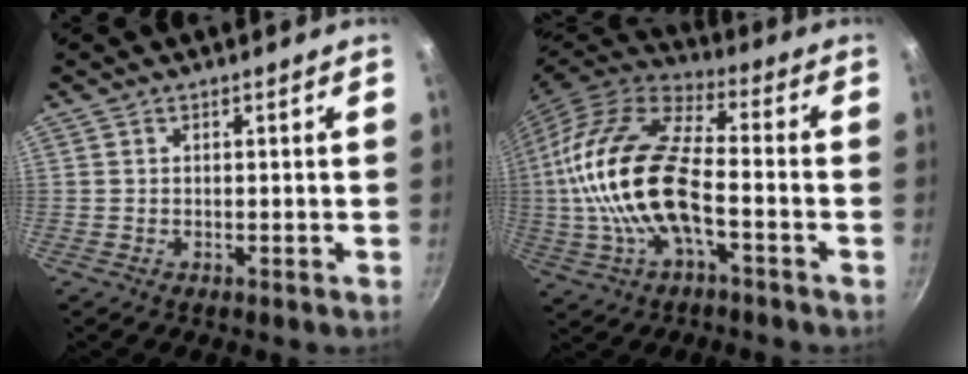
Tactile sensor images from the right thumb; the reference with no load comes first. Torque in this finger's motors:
{"motor_torque": [1.13, 0.87, 2.51, -0.26, 0.88]}